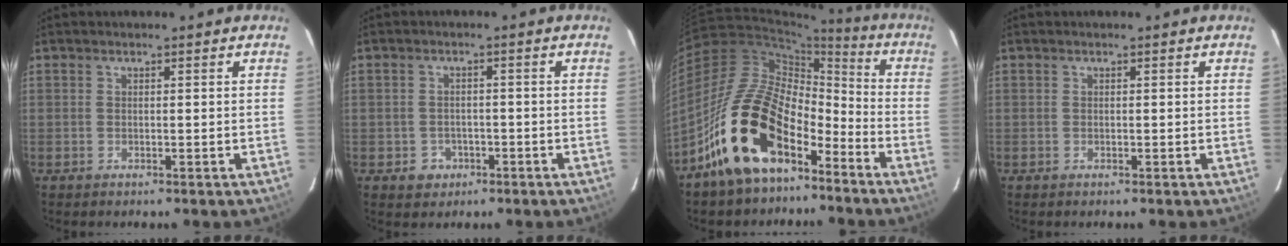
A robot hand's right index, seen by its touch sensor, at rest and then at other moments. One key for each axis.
{"total": 3.8, "fx": -1.6, "fy": 3.4, "fz": 0.6, "tx": -0.022, "ty": 0.008, "tz": -0.018}
{"total": 19.4, "fx": -11.7, "fy": 9.8, "fz": 11.9, "tx": -0.224, "ty": 0.014, "tz": -0.210}
{"total": 0.0}